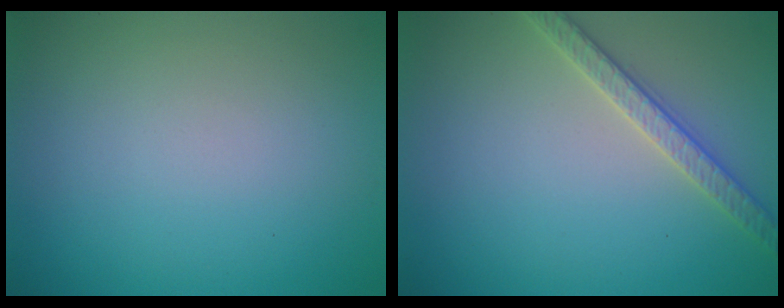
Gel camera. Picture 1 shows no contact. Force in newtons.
{"total": 2.6, "press": 2.5, "slide": 0.5}